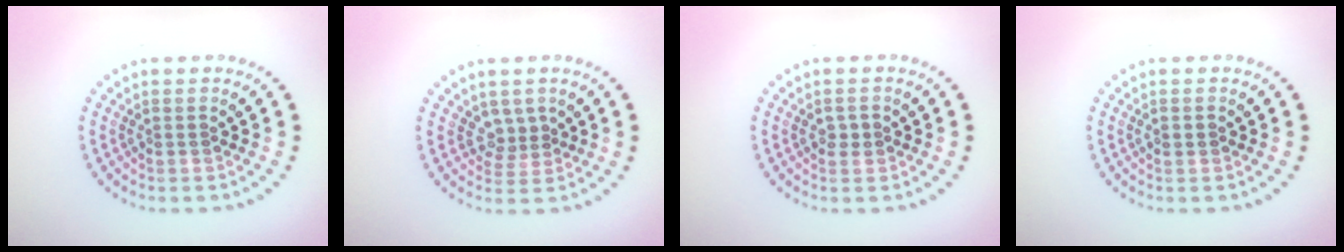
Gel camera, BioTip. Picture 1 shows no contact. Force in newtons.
{"total": 1.7, "press": 1.2, "slide": 1.2}
{"total": 1.0, "press": 1.0, "slide": 0.1}
{"total": 1.0, "press": 1.0, "slide": 0.0}